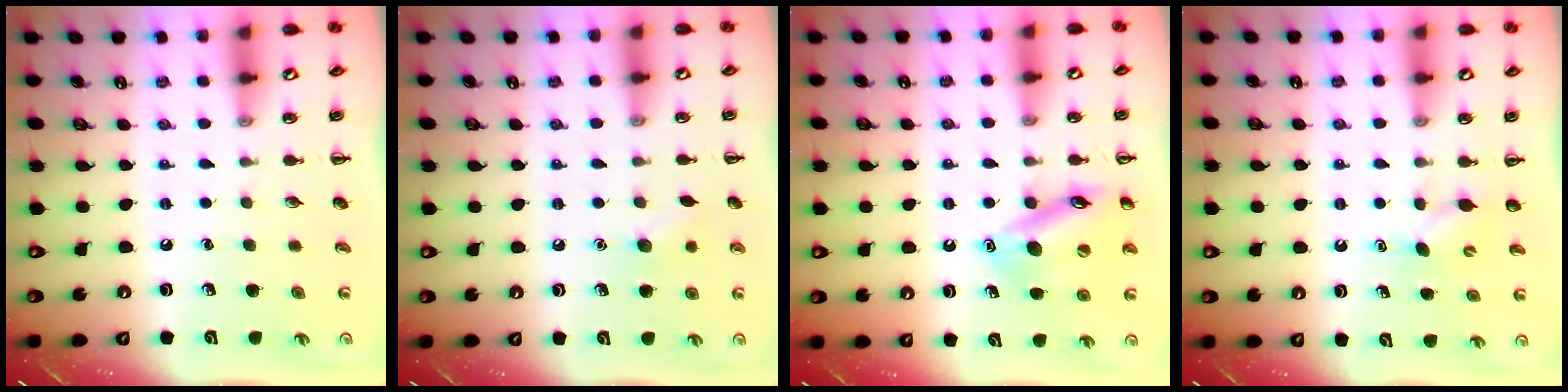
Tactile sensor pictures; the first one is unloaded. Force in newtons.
{"total": 6.2, "press": 5.9, "slide": 1.7}
{"total": 14.6, "press": 14.4, "slide": 2.0}
{"total": 3.5, "press": 3.3, "slide": 1.1}